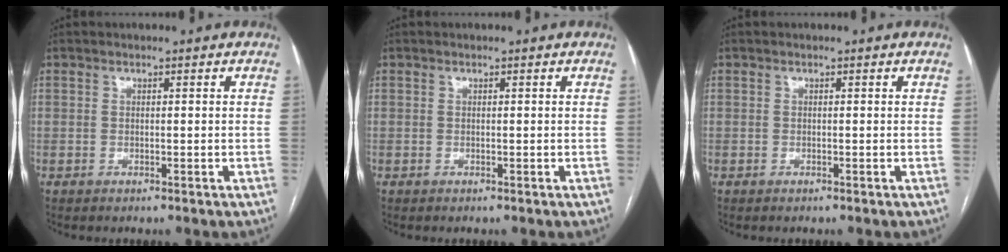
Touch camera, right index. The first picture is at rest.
{"total": 0.0}
{"total": 0.0}